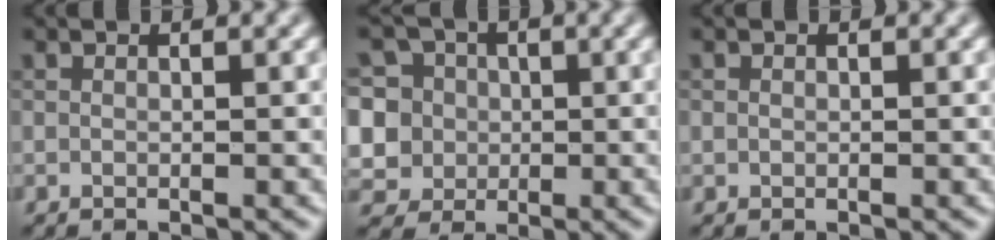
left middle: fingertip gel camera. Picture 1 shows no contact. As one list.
[{"total": 10.0, "force": [2.6, 8.9, 3.8], "torque": [-0.094, 0.036, 0.021]}, {"total": 0.0}]